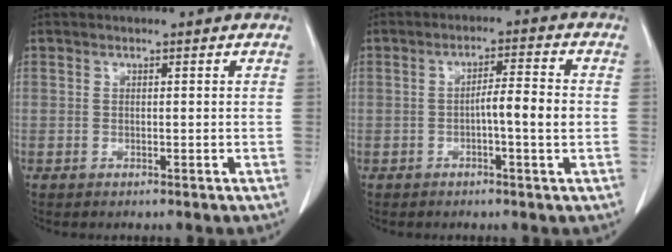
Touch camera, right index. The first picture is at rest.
{"total": 5.2, "force": [-0.8, 0.1, 5.1], "torque": [-0.079, 0.009, -0.013]}